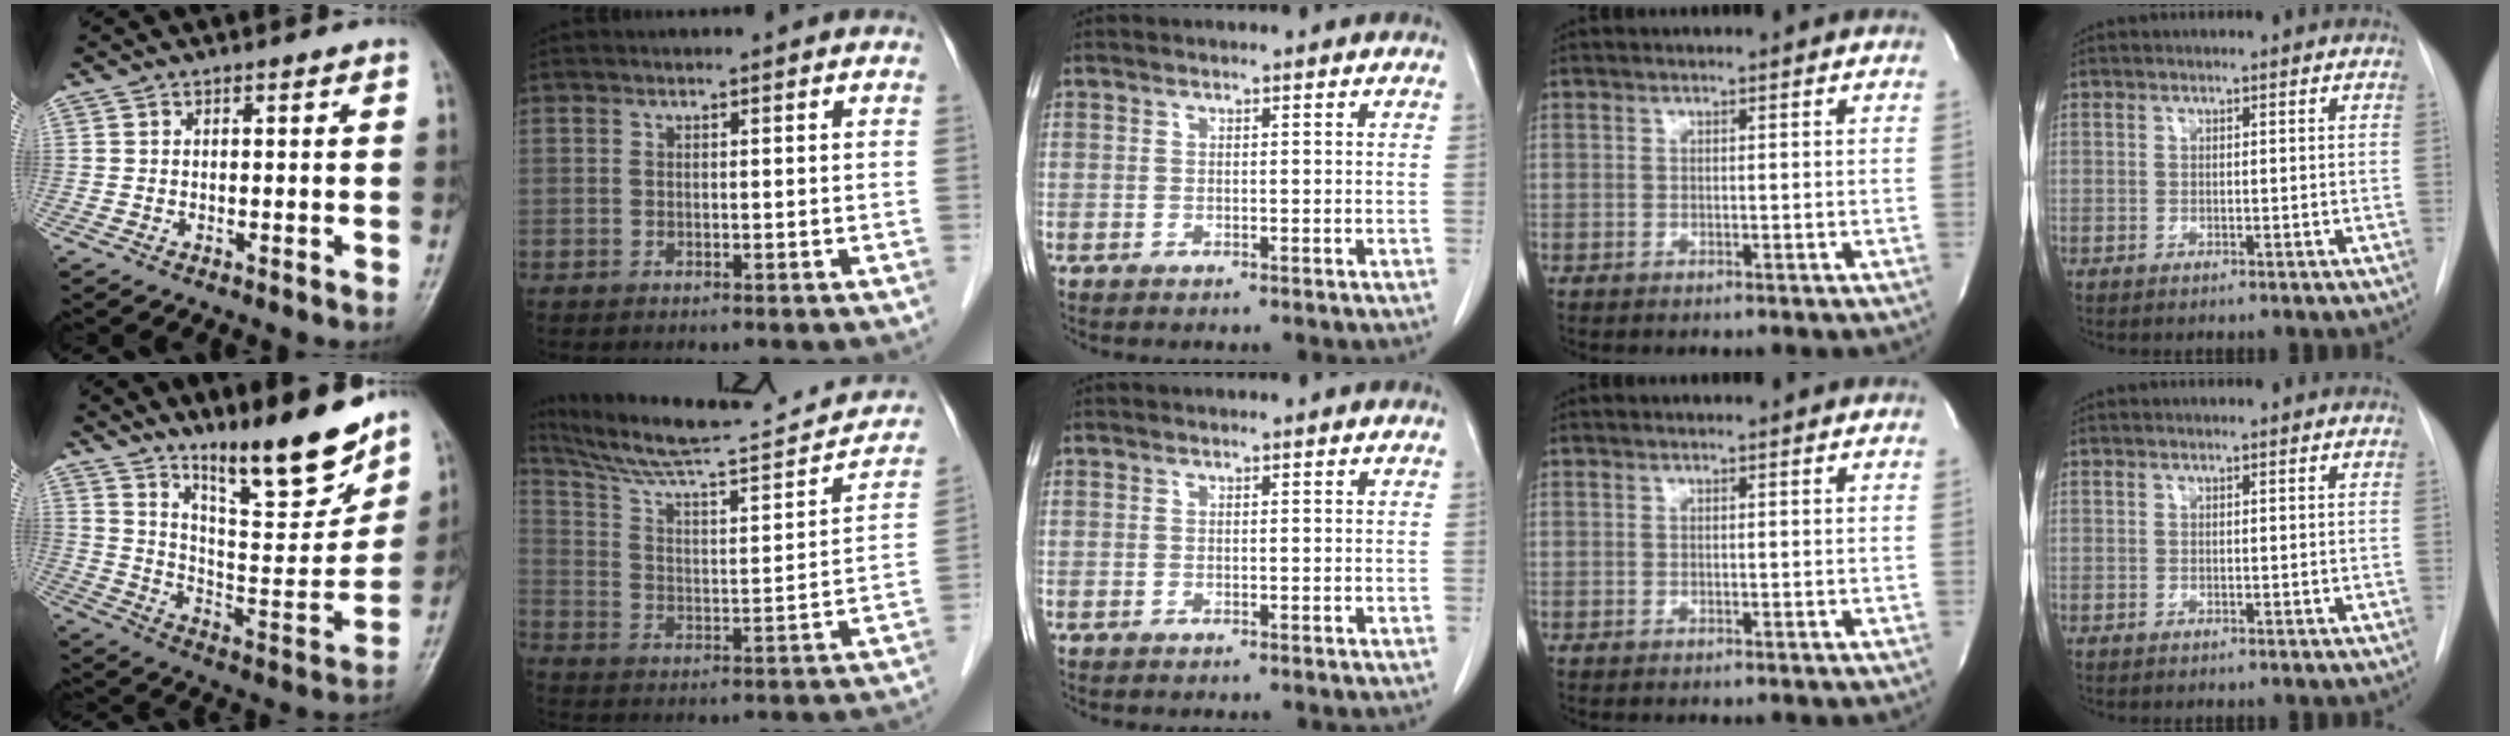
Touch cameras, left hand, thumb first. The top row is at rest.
{"thumb": {"total": 18.5, "force": [13.9, 3.9, 11.6], "torque": [-0.137, -0.094, 0.236]}, "index": {"total": 22.9, "force": [20.9, 2.2, 8.9], "torque": [-0.141, -0.018, 0.307]}}